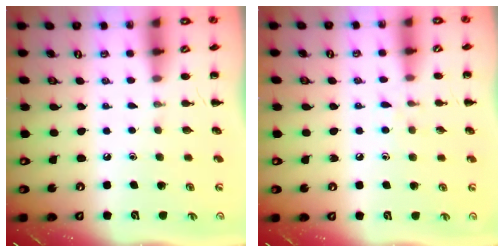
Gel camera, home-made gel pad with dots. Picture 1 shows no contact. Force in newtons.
{"total": 4.6, "press": 4.3, "slide": 1.7}